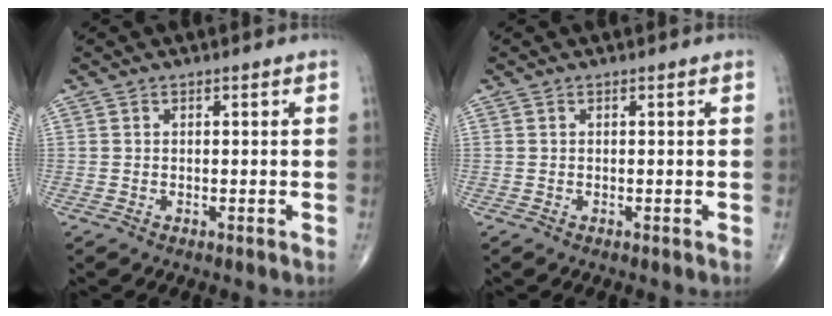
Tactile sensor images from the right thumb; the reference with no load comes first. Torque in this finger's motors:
{"motor_torque": [-0.01, 0.29, -0.04, -0.22, -0.01]}